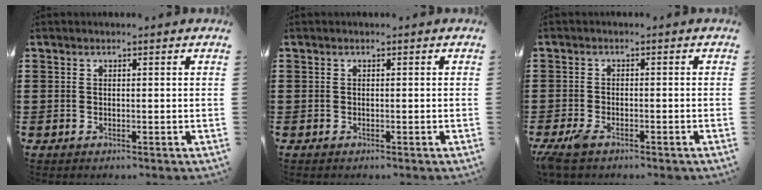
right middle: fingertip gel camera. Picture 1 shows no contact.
{"total": 0.0}
{"total": 2.9, "force": [-2.0, 0.9, 1.9], "torque": [-0.054, -0.004, -0.043]}